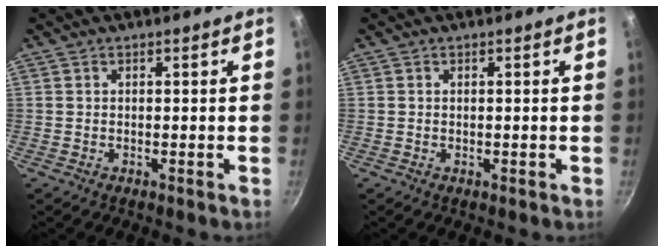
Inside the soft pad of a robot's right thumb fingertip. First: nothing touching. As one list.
[{"total": 0.0}]